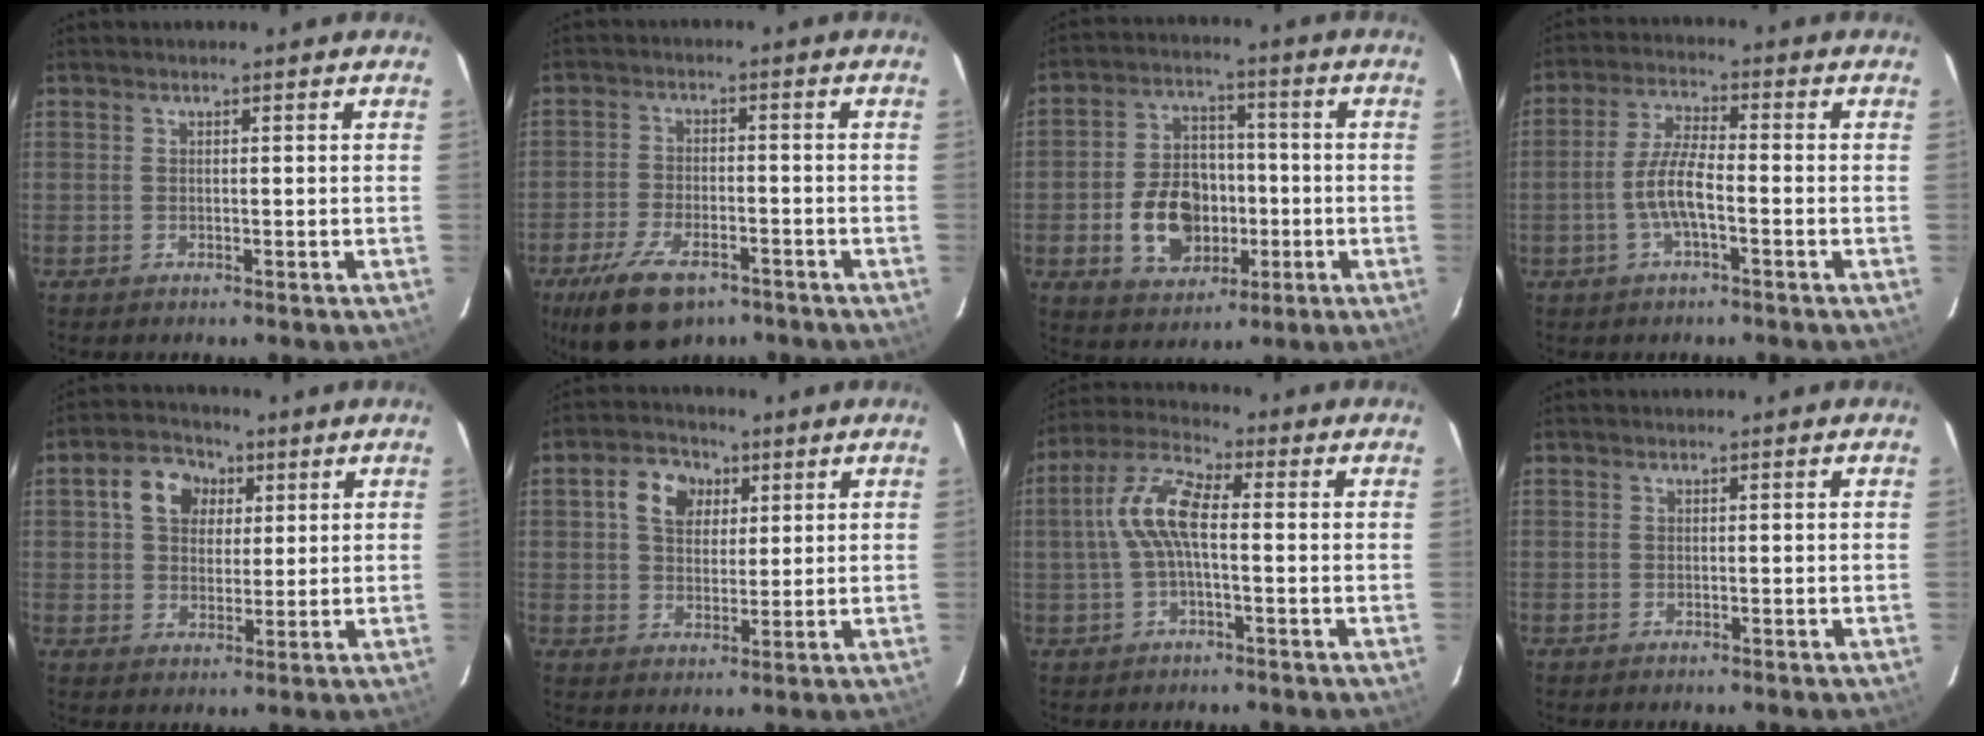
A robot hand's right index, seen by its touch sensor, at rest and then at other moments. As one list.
[{"total": 12.2, "force": [-7.9, 5.8, 7.2], "torque": [-0.164, -0.018, -0.136]}, {"total": 12.6, "force": [-3.2, 9.1, 8.2], "torque": [-0.171, 0.020, -0.039]}, {"total": 6.6, "force": [-2.2, 1.4, 6.0], "torque": [-0.125, 0.005, -0.042]}, {"total": 8.1, "force": [2.9, 6.2, 4.3], "torque": [-0.085, 0.027, 0.048]}, {"total": 7.5, "force": [2.8, 5.6, 4.1], "torque": [-0.074, 0.024, 0.048]}, {"total": 8.8, "force": [-0.1, 2.9, 8.3], "torque": [-0.180, 0.020, -0.005]}, {"total": 0.0}]